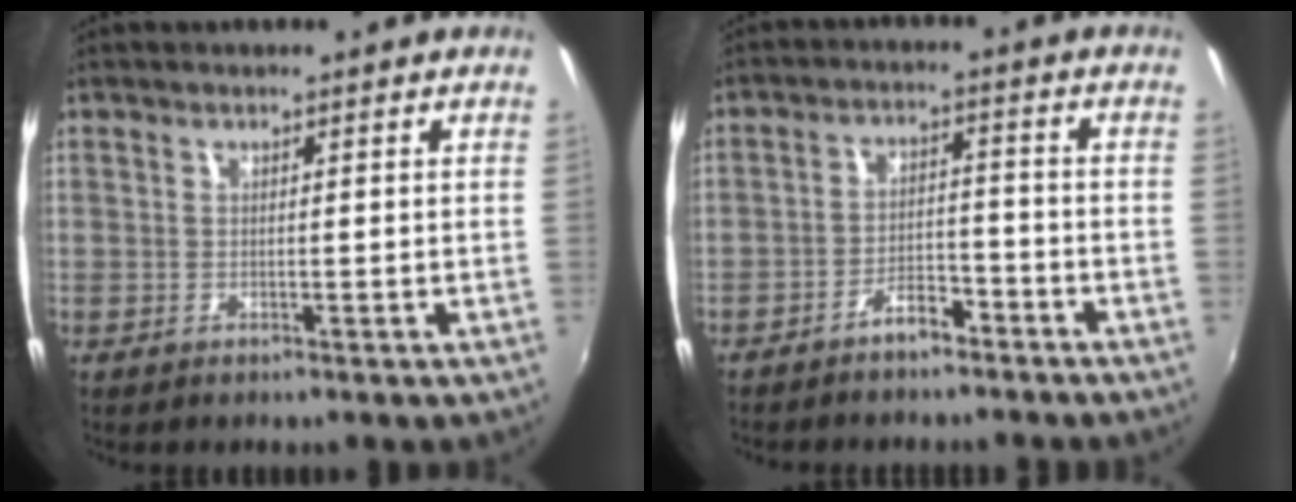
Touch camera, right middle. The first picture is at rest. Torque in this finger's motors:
{"motor_torque": [1.06, -1.08, 0.15, 0.10]}